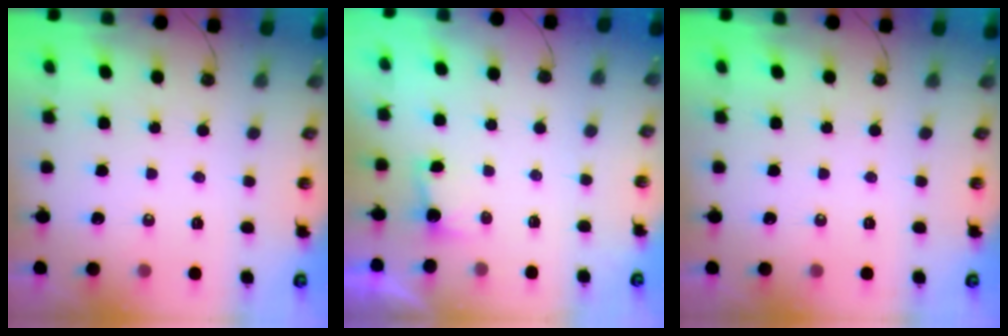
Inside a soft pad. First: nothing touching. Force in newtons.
{"total": 2.4, "press": 2.3, "slide": 0.9}
{"total": 0.0}